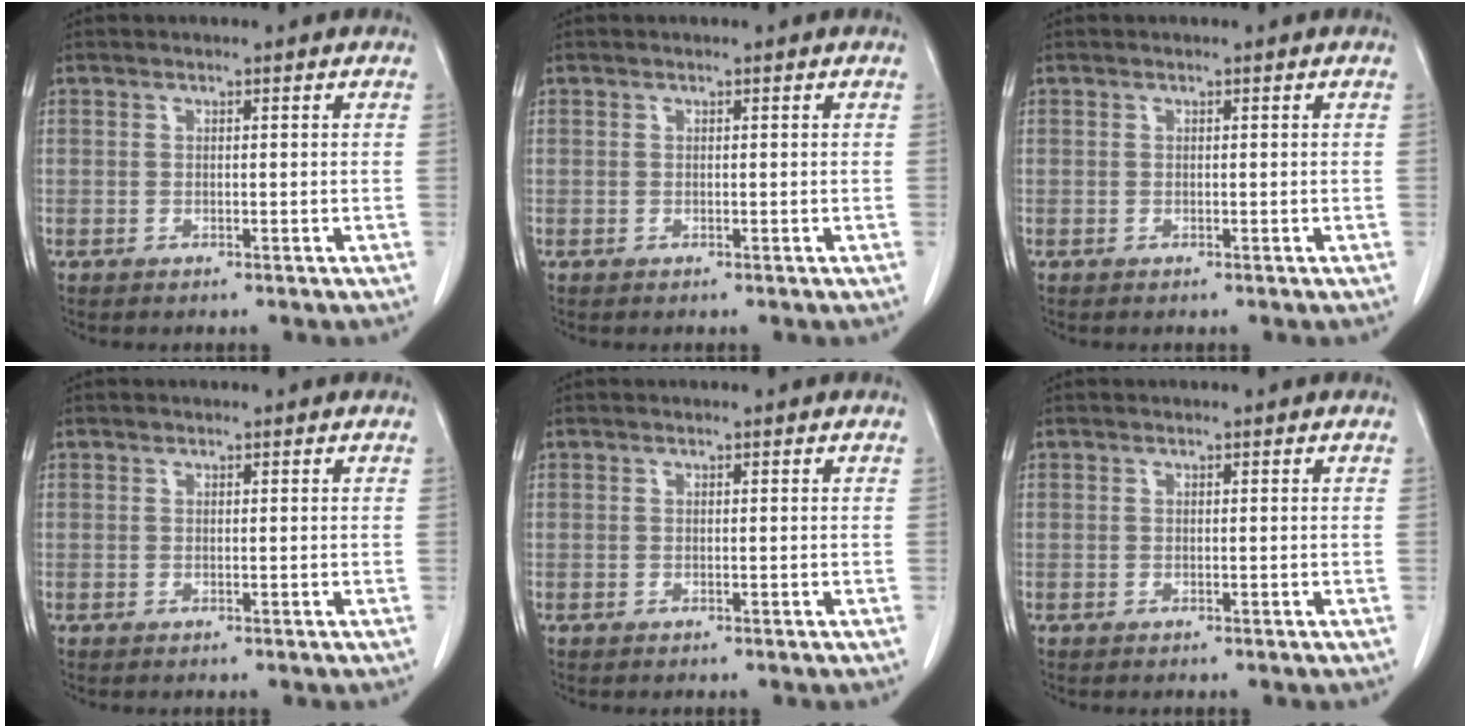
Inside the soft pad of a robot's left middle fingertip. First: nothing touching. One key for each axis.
{"total": 0.0}
{"total": 0.0}
{"total": 0.0}
{"total": 0.0}
{"total": 0.0}